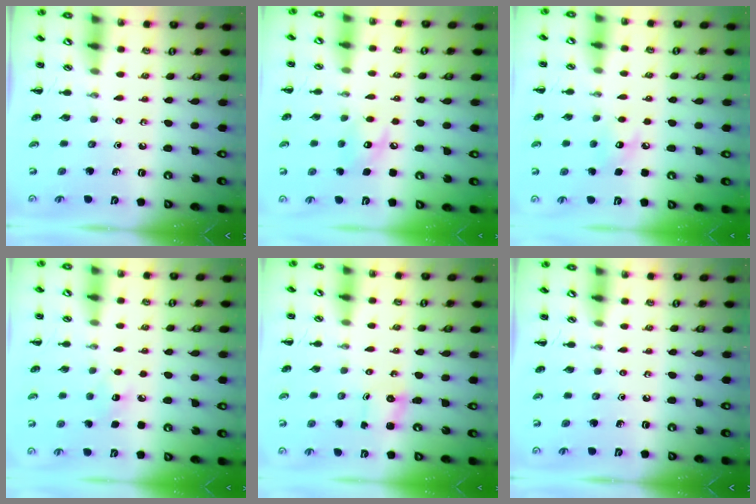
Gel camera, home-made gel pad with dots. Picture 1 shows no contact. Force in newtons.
{"total": 7.5, "press": 7.5, "slide": 0.7}
{"total": 5.9, "press": 5.8, "slide": 1.3}
{"total": 6.1, "press": 5.9, "slide": 1.6}
{"total": 0.9, "press": 0.9, "slide": 0.3}
{"total": 0.0}